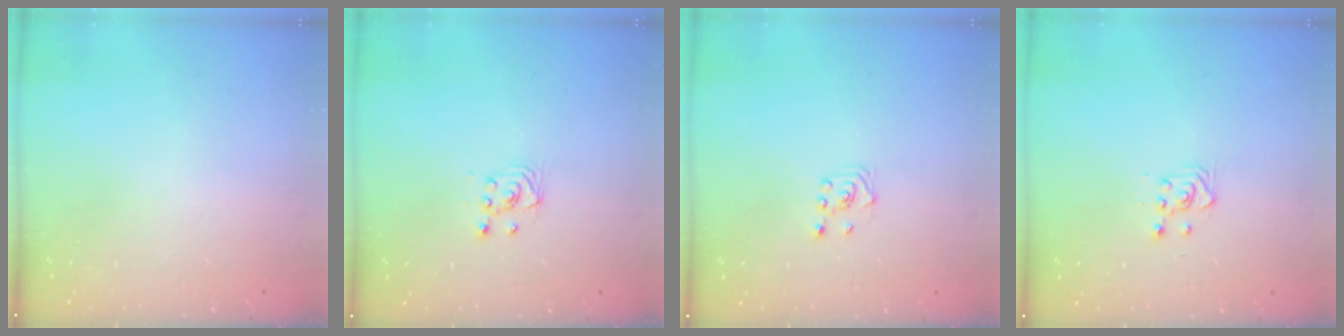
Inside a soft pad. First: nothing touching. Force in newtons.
{"total": 2.5, "press": 2.2, "slide": 1.1}
{"total": 1.9, "press": 1.8, "slide": 0.6}
{"total": 2.8, "press": 2.7, "slide": 0.7}